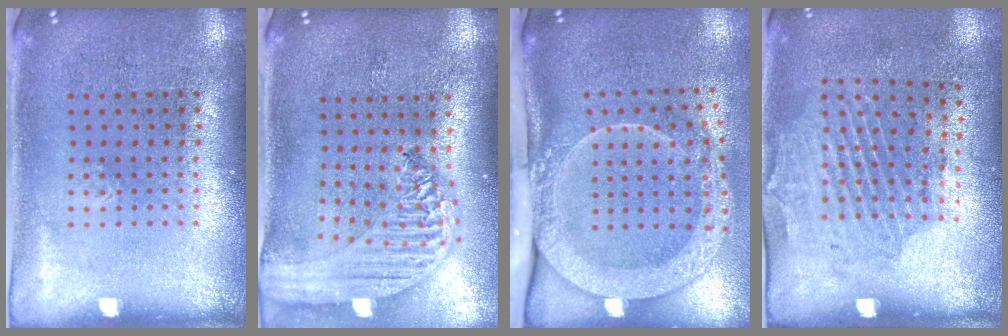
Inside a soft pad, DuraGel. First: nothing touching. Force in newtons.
{"total": 2.4, "press": 2.1, "slide": 1.2}
{"total": 3.0, "press": 2.1, "slide": 2.1}
{"total": 1.8, "press": 1.1, "slide": 1.4}